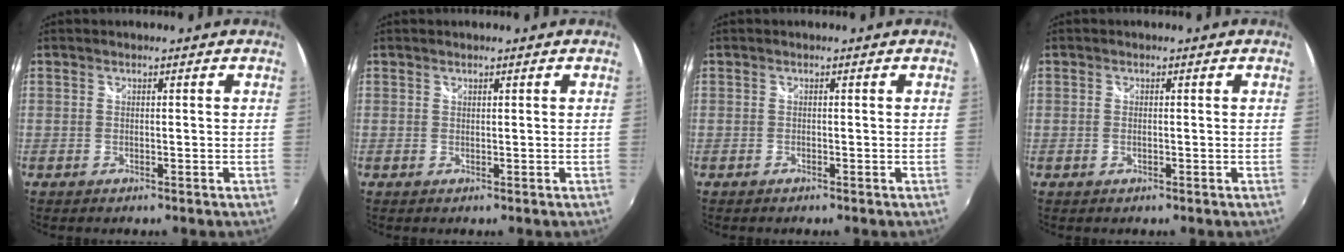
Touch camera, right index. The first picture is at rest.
{"total": 0.0}
{"total": 0.0}
{"total": 0.7, "force": [-0.1, 0.4, 0.5], "torque": [-0.013, -0.001, -0.003]}